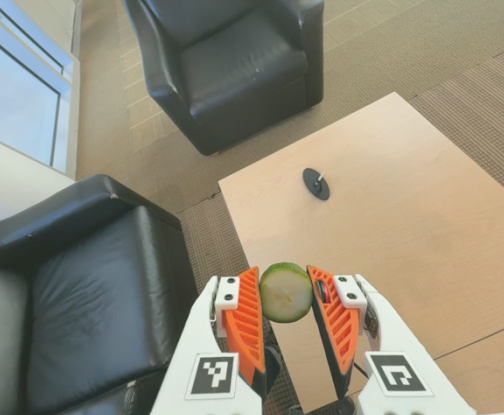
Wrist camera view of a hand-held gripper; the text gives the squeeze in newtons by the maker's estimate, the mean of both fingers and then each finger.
{"total": 8.5, "left": 8.2, "right": 8.8}